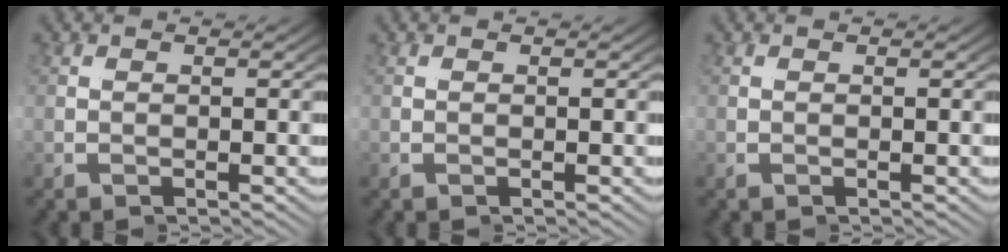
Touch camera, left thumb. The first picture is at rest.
{"total": 0.0}
{"total": 0.0}